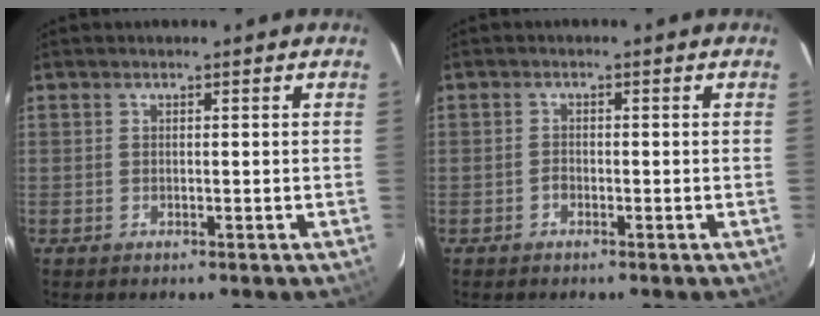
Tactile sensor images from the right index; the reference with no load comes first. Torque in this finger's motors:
{"motor_torque": [0.38, 0.14, 0.01, -0.02]}